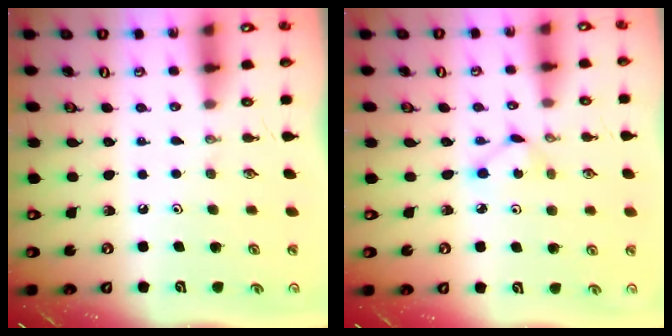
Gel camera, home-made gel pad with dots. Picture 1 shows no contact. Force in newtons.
{"total": 3.9, "press": 3.9, "slide": 0.2}